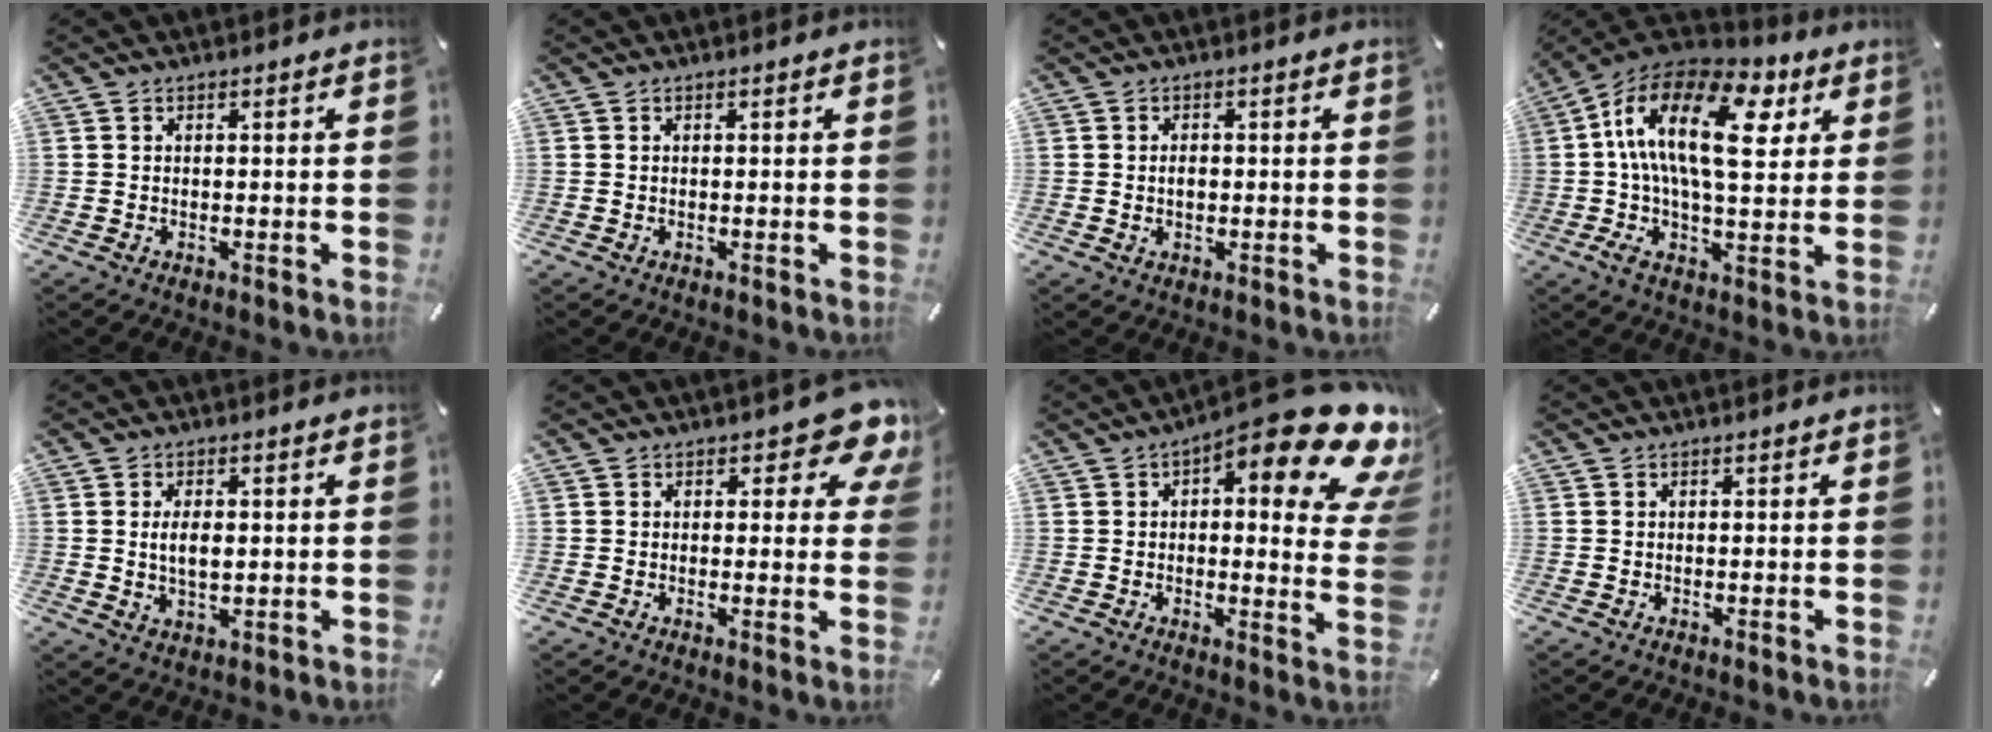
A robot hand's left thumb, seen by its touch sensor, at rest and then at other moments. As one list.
[{"total": 0.0}, {"total": 2.2, "force": [0.0, 1.5, 1.6], "torque": [-0.024, 0.000, -0.002]}, {"total": 22.0, "force": [6.3, 10.4, 18.3], "torque": [-0.344, -0.023, 0.095]}, {"total": 4.9, "force": [0.7, 2.8, 4.0], "torque": [-0.073, -0.002, 0.006]}, {"total": 8.3, "force": [5.0, 4.4, 4.9], "torque": [-0.043, -0.036, 0.082]}, {"total": 20.0, "force": [10.7, 6.2, 15.7], "torque": [-0.204, -0.086, 0.169]}, {"total": 0.0}]